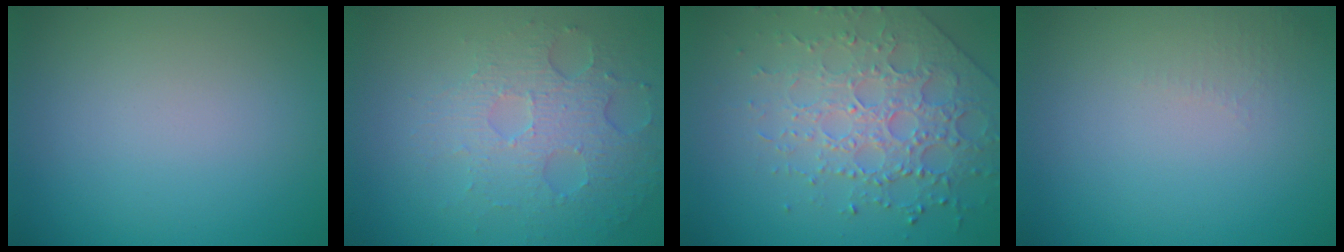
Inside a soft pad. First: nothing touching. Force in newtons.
{"total": 5.0, "press": 3.5, "slide": 3.7}
{"total": 4.5, "press": 4.3, "slide": 1.2}
{"total": 1.0, "press": 0.9, "slide": 0.3}